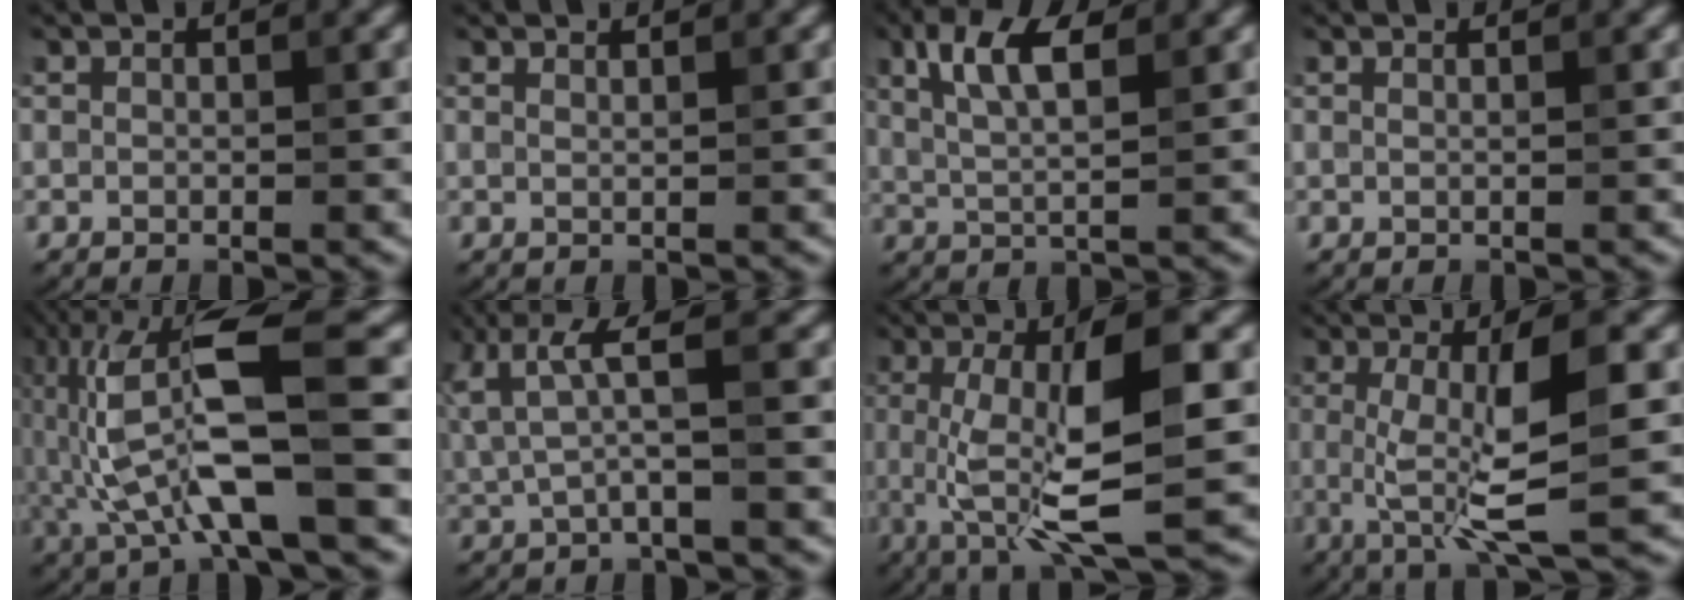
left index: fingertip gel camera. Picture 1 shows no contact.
{"total": 1.4, "force": [1.0, 0.5, 0.7], "torque": [0.001, -0.003, 0.002]}
{"total": 5.3, "force": [2.1, 1.8, 4.6], "torque": [-0.092, 0.004, 0.036]}
{"total": 1.2, "force": [0.7, 0.6, 0.8], "torque": [-0.003, -0.006, -0.004]}
{"total": 10.8, "force": [-1.6, 2.8, 10.4], "torque": [-0.217, 0.011, -0.029]}
{"total": 3.6, "force": [0.8, 0.4, 3.5], "torque": [-0.077, 0.003, 0.020]}
{"total": 10.1, "force": [0.0, 2.6, 9.7], "torque": [-0.163, -0.004, 0.004]}
{"total": 8.1, "force": [0.0, 1.7, 7.9], "torque": [-0.130, -0.007, 0.003]}